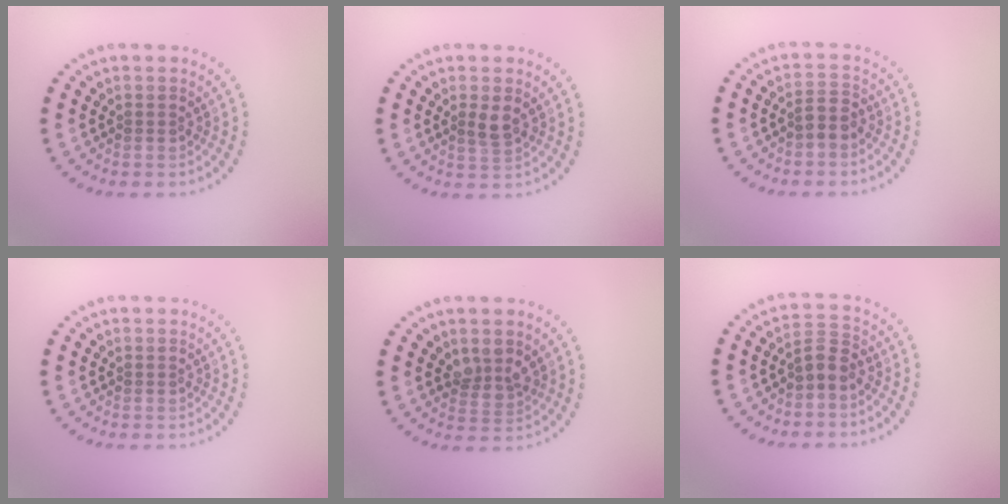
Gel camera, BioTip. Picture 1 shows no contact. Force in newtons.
{"total": 1.5, "press": 1.4, "slide": 0.5}
{"total": 1.8, "press": 1.6, "slide": 0.7}
{"total": 0.0}
{"total": 2.4, "press": 2.3, "slide": 0.7}
{"total": 1.9, "press": 1.6, "slide": 1.0}